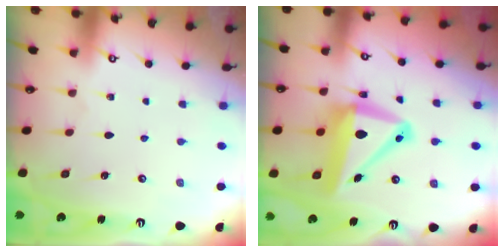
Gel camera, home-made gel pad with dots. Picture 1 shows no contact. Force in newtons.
{"total": 12.9, "press": 12.6, "slide": 2.8}